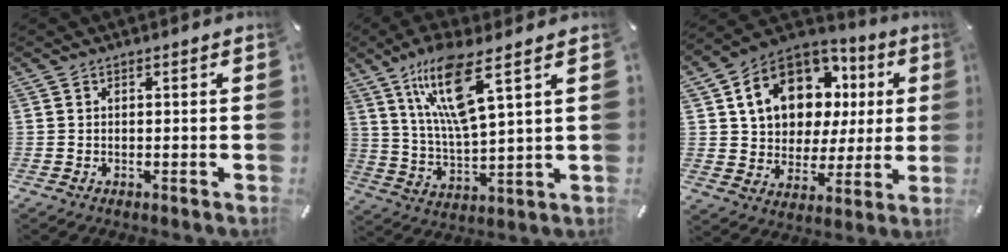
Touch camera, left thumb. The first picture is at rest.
{"total": 14.2, "force": [8.0, 3.3, 11.3], "torque": [-0.237, -0.018, 0.134]}
{"total": 16.3, "force": [6.8, 12.3, 8.3], "torque": [-0.162, -0.029, 0.130]}